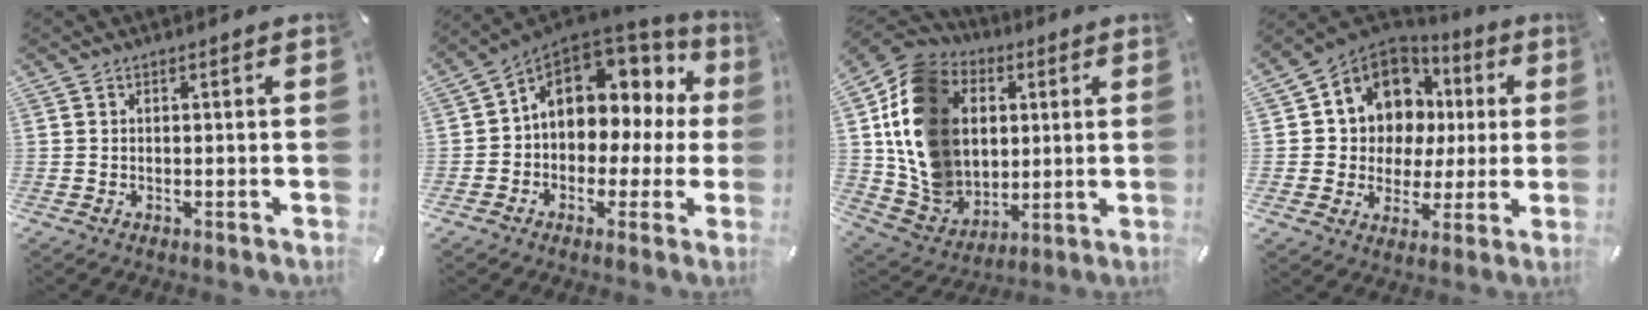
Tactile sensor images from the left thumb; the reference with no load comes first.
{"total": 10.8, "force": [3.7, 8.4, 5.7], "torque": [-0.091, -0.023, 0.068]}
{"total": 18.2, "force": [2.8, 15.8, 8.5], "torque": [-0.186, -0.008, 0.060]}
{"total": 10.6, "force": [4.0, 9.5, 2.5], "torque": [-0.059, -0.036, 0.083]}